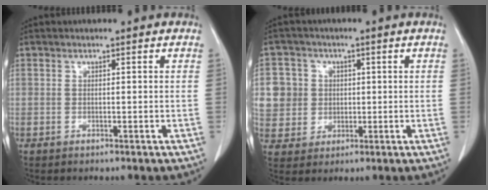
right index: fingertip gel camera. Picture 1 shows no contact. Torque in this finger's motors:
{"motor_torque": [0.34, 0.19, 0.13, 0.03]}